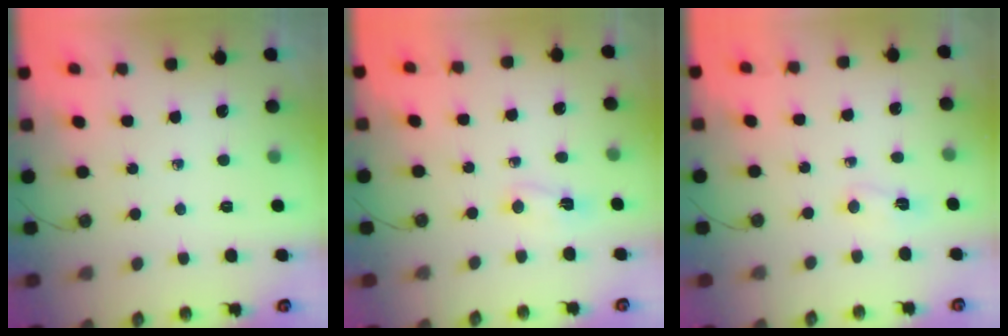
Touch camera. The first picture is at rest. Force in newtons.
{"total": 3.1, "press": 3.1, "slide": 0.4}
{"total": 3.1, "press": 3.0, "slide": 0.8}